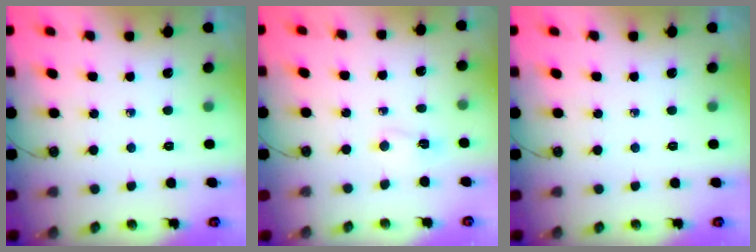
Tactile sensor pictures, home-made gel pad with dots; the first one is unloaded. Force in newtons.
{"total": 3.1, "press": 2.8, "slide": 1.3}
{"total": 0.0}